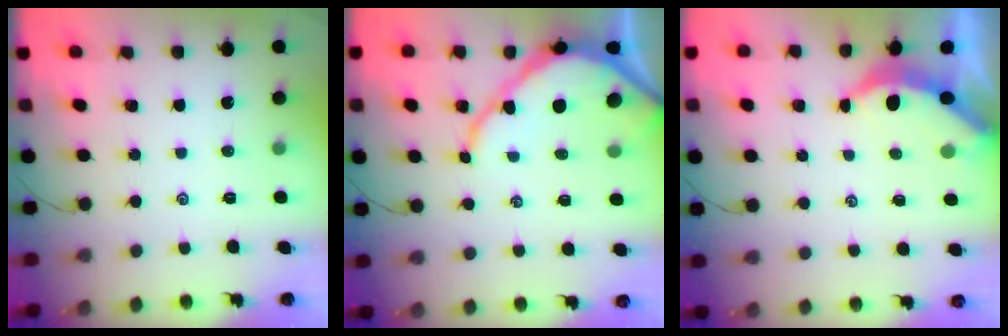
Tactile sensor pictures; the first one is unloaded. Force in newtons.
{"total": 9.1, "press": 9.0, "slide": 0.7}
{"total": 3.7, "press": 3.6, "slide": 0.5}